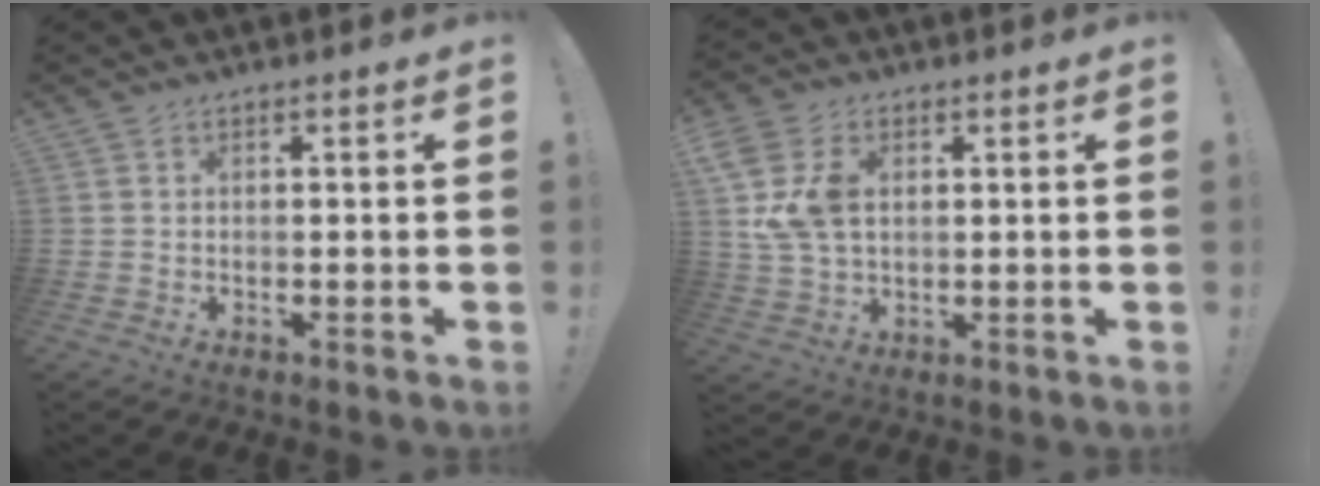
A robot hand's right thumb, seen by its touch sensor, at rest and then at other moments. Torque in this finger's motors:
{"motor_torque": [0.74, 1.09, 0.04, -0.10, 0.00]}